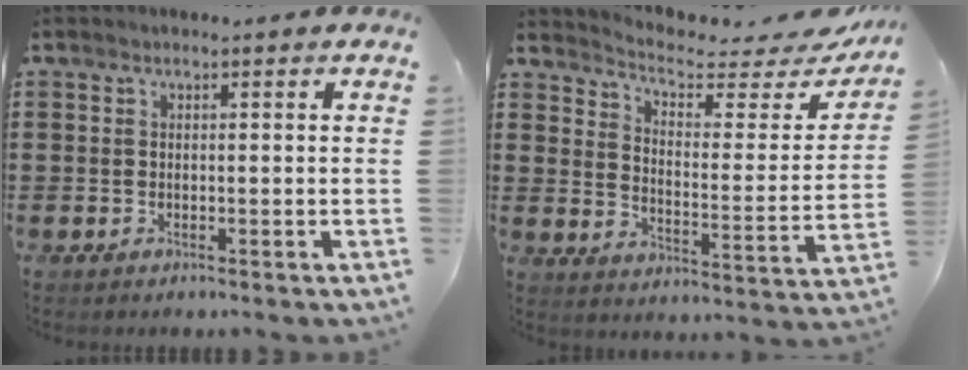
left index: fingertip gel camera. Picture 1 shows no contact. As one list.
[{"total": 3.8, "force": [3.1, 1.2, 1.9], "torque": [-0.049, -0.027, 0.045]}]